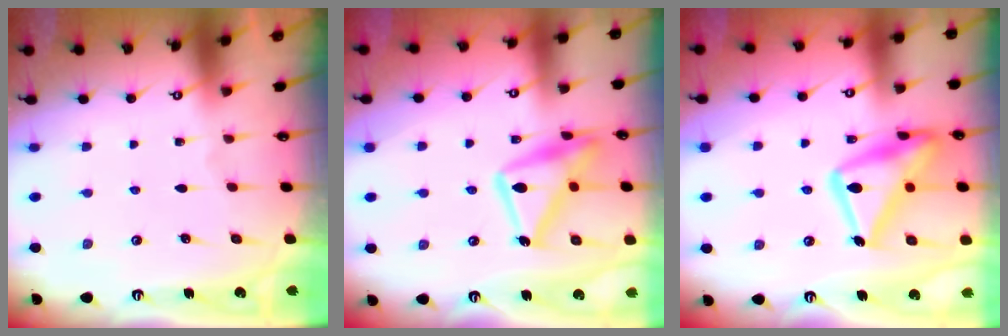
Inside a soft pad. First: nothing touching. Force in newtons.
{"total": 17.2, "press": 17.2, "slide": 1.1}
{"total": 21.2, "press": 21.2, "slide": 1.4}